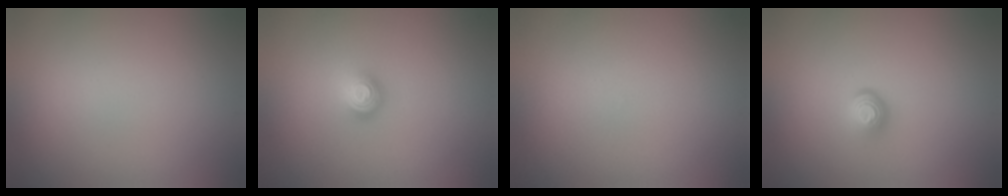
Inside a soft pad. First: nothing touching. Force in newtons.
{"total": 1.9, "press": 1.4, "slide": 1.4}
{"total": 0.0}
{"total": 1.8, "press": 1.1, "slide": 1.4}